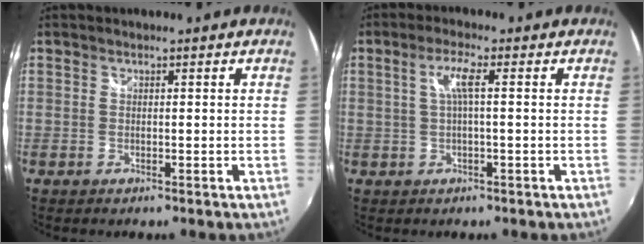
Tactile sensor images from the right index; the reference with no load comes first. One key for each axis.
{"total": 3.6, "fx": 0.4, "fy": 0.0, "fz": 3.6, "tx": -0.071, "ty": 0.005, "tz": 0.008}